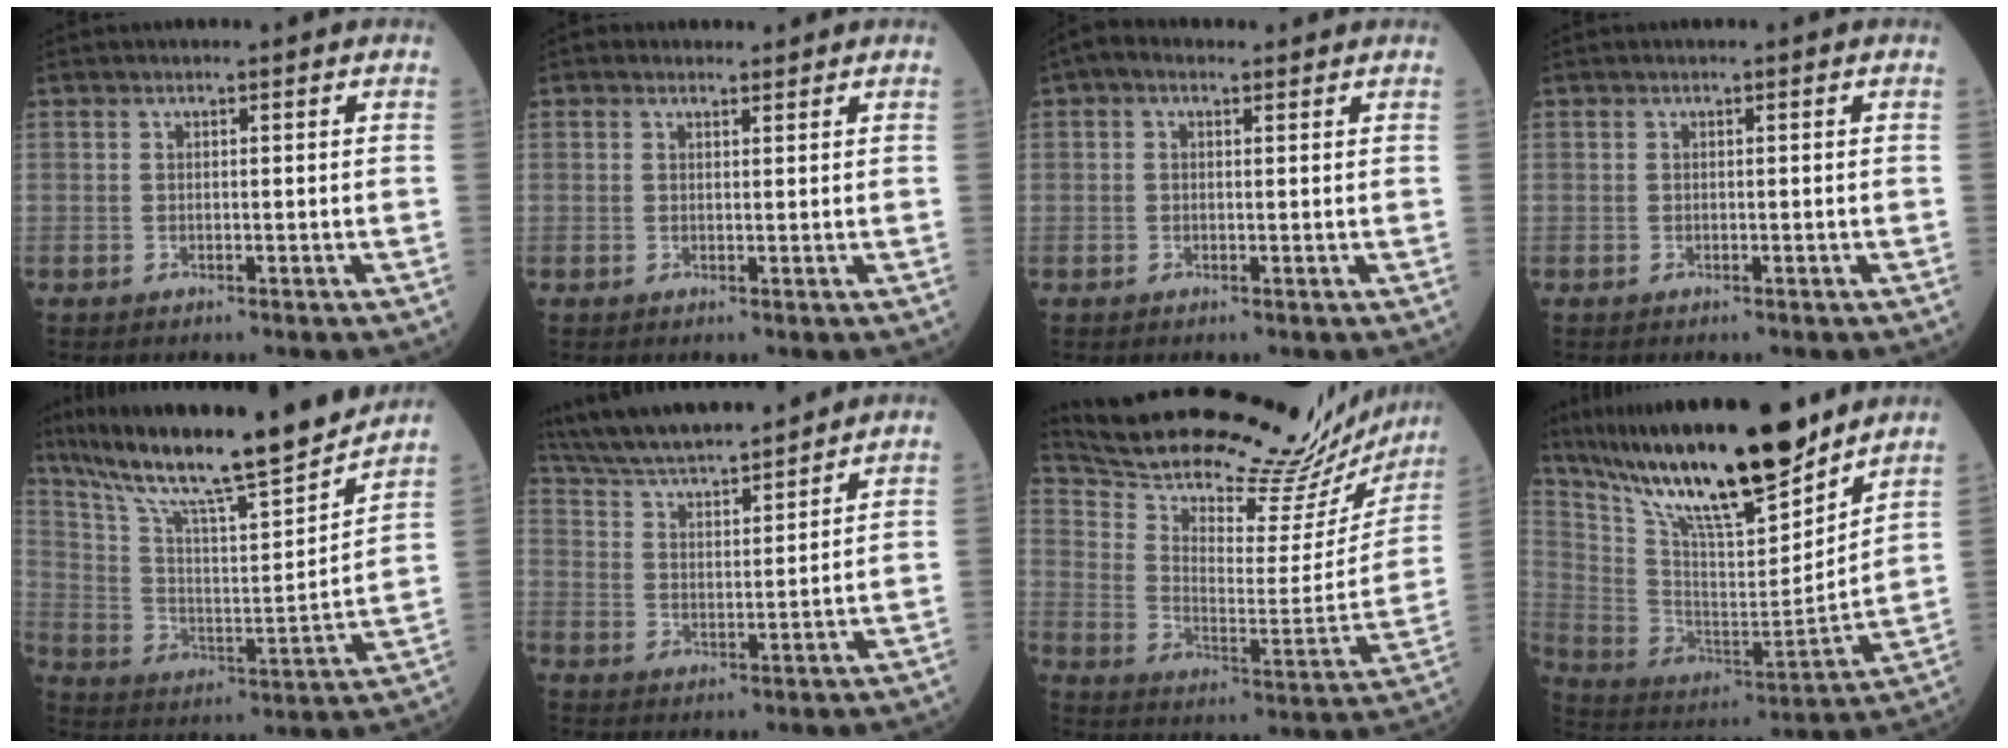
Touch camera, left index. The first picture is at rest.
{"total": 1.2, "force": [1.0, 0.7, 0.1], "torque": [-0.006, 0.005, 0.014]}
{"total": 2.6, "force": [1.5, 1.5, 1.5], "torque": [-0.035, 0.025, 0.024]}
{"total": 0.0}
{"total": 23.6, "force": [19.6, 0.7, 13.0], "torque": [-0.222, -0.006, 0.314]}
{"total": 17.3, "force": [15.7, 2.0, 6.9], "torque": [-0.127, 0.024, 0.263]}
{"total": 30.1, "force": [28.2, 4.7, 9.3], "torque": [-0.165, -0.088, 0.378]}
{"total": 23.7, "force": [18.8, 3.5, 13.9], "torque": [-0.251, -0.013, 0.330]}